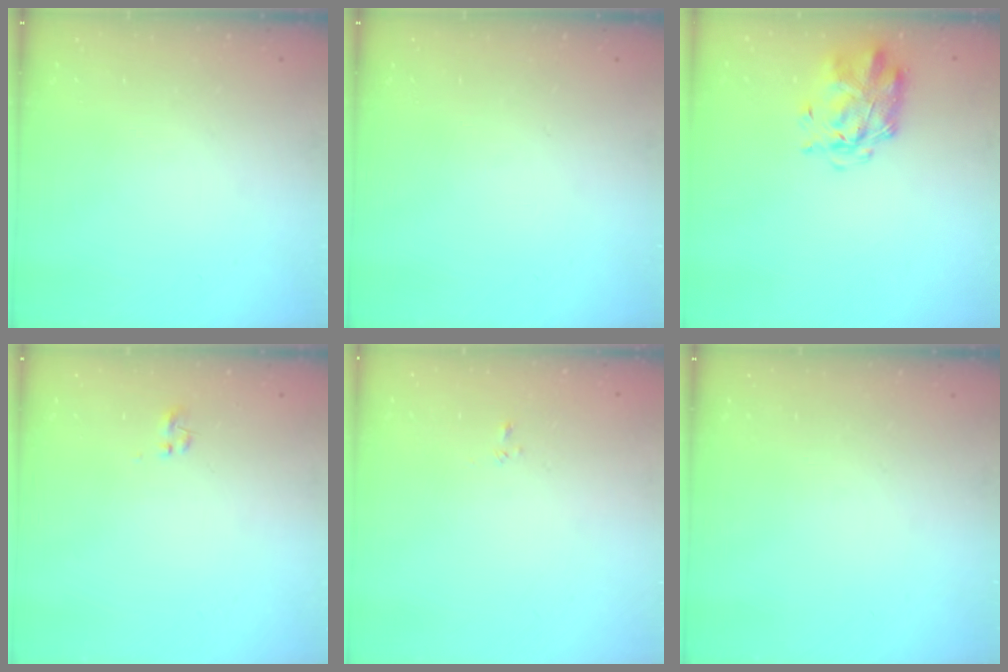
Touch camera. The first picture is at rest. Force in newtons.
{"total": 0.0}
{"total": 2.9, "press": 2.8, "slide": 0.8}
{"total": 0.0}
{"total": 2.2, "press": 2.0, "slide": 0.9}
{"total": 0.0}